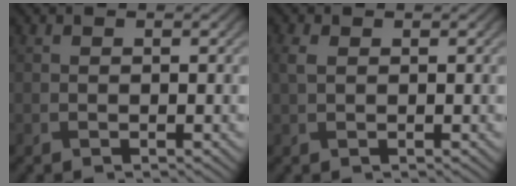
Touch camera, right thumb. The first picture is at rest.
{"total": 1.2, "force": [0.4, 0.7, 0.9], "torque": [-0.029, 0.001, 0.009]}